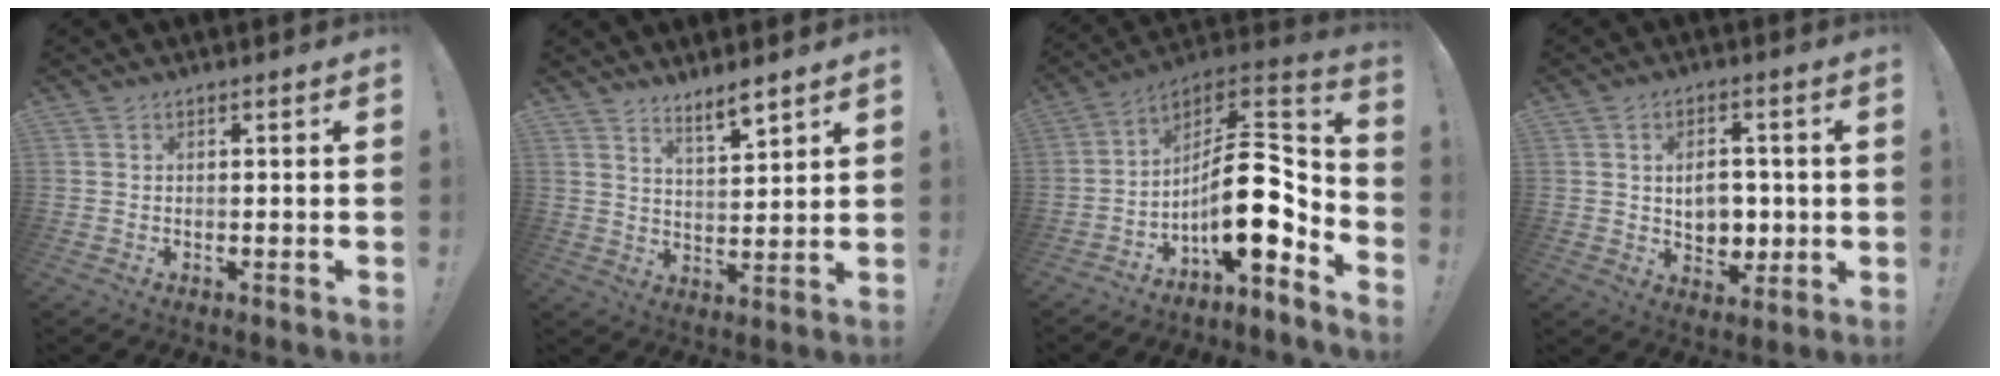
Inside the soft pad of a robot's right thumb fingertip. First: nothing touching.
{"total": 6.5, "force": [5.5, 0.7, 3.5], "torque": [-0.048, -0.043, 0.093]}
{"total": 18.9, "force": [-3.2, 7.9, 16.9], "torque": [-0.269, 0.003, -0.053]}
{"total": 8.0, "force": [0.6, 6.5, 4.7], "torque": [-0.061, -0.001, 0.016]}